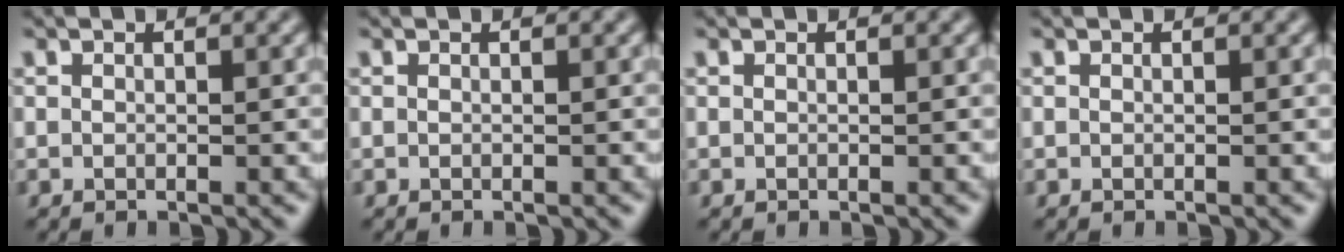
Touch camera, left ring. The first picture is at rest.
{"total": 0.0}
{"total": 0.0}
{"total": 0.0}